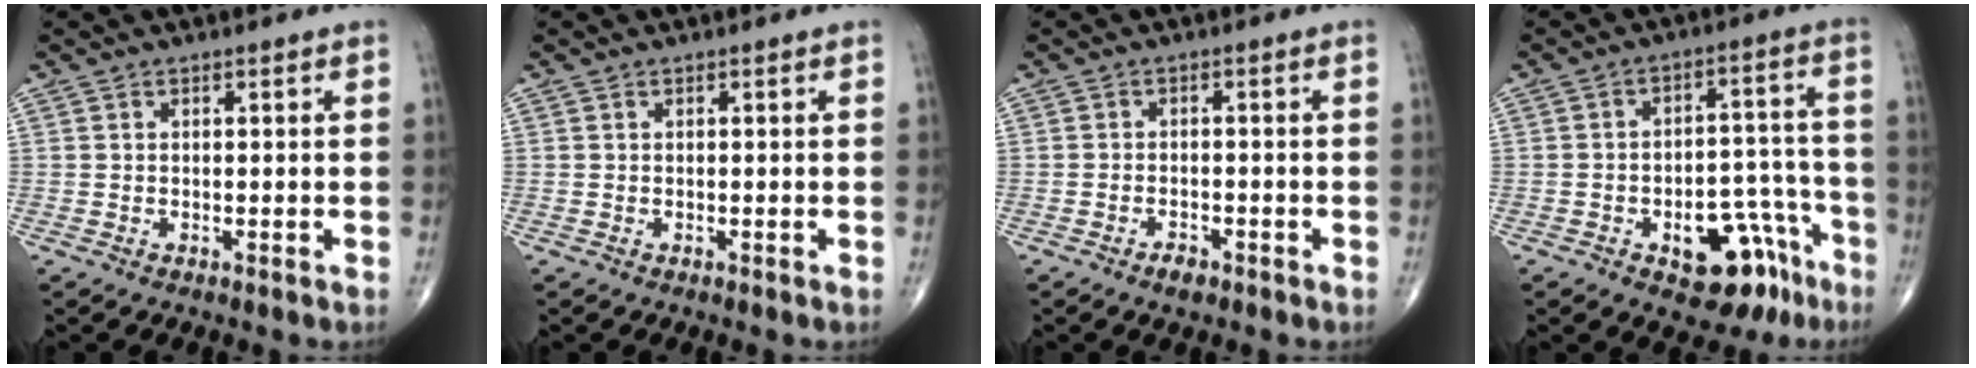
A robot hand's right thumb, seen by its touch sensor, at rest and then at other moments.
{"total": 0.0}
{"total": 2.2, "force": [-1.5, 1.1, 1.1], "torque": [-0.016, 0.008, -0.024]}
{"total": 13.6, "force": [-7.4, 7.3, 8.8], "torque": [-0.070, 0.071, -0.094]}